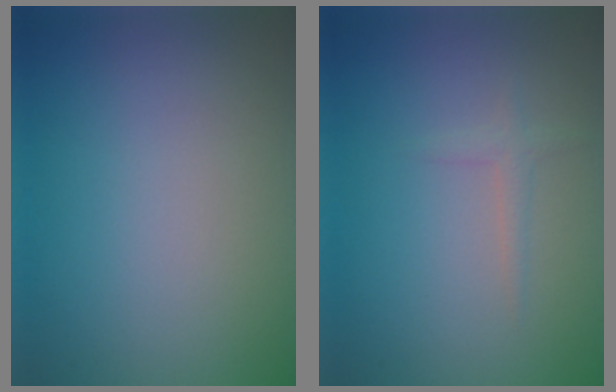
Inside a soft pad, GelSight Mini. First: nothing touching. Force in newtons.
{"total": 1.0, "press": 1.0, "slide": 0.1}